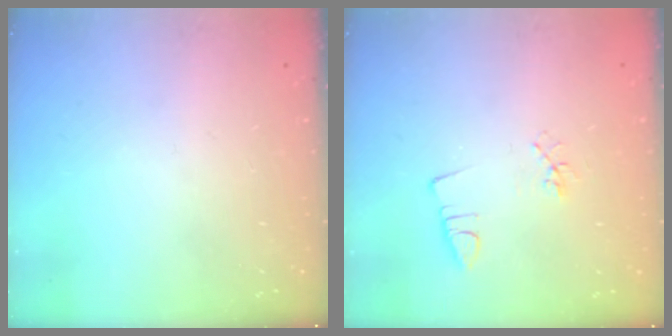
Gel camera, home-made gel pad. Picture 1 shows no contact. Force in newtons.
{"total": 2.9, "press": 2.5, "slide": 1.4}